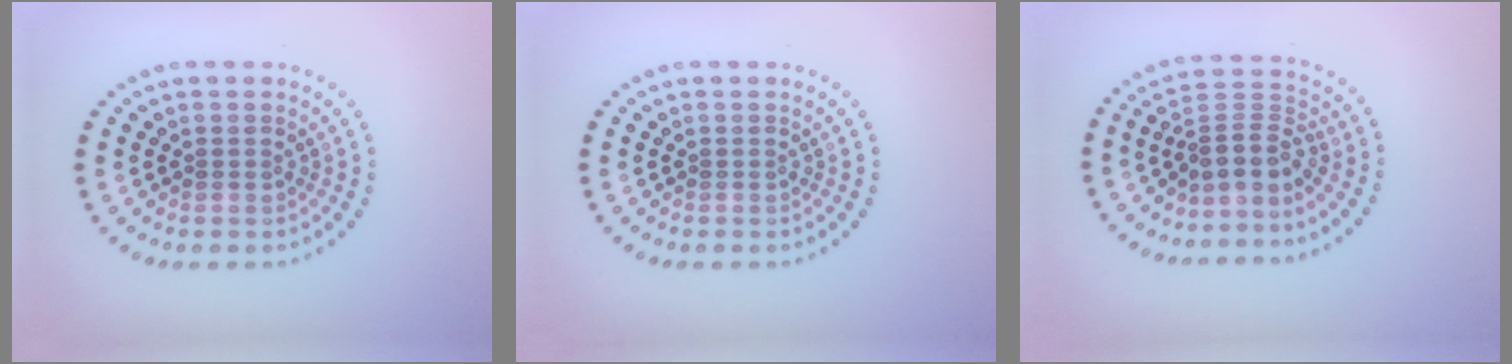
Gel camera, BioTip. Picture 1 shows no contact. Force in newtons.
{"total": 0.0}
{"total": 3.4, "press": 2.4, "slide": 2.4}